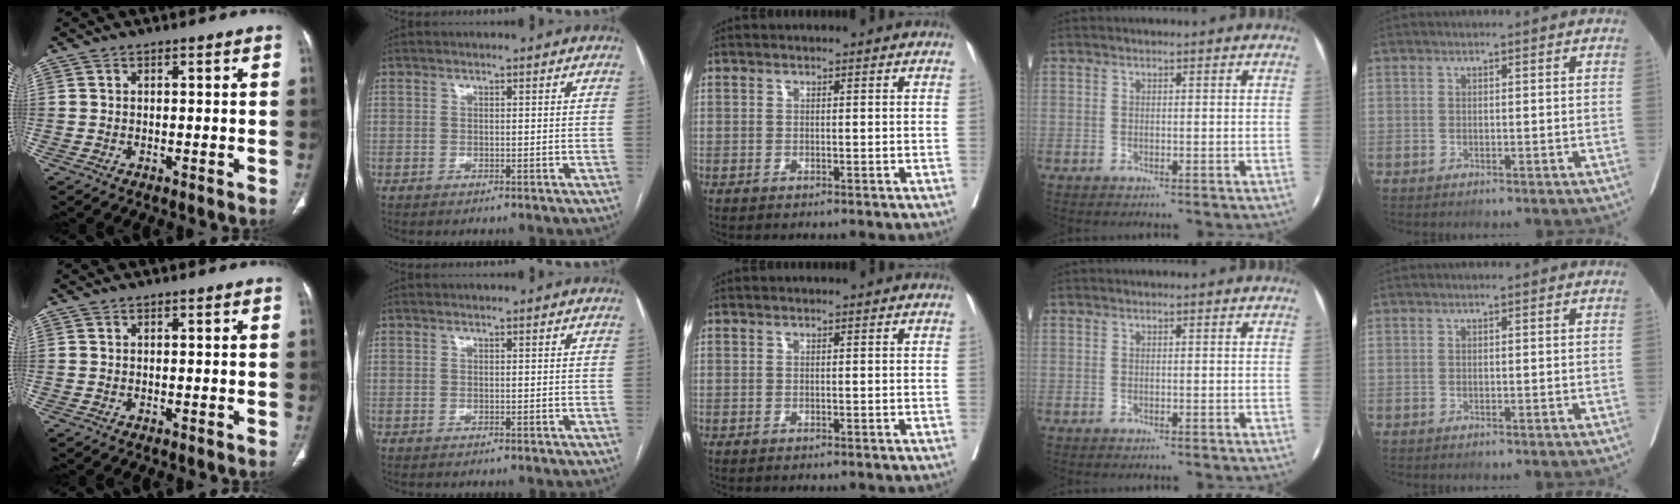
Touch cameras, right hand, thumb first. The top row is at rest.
{}